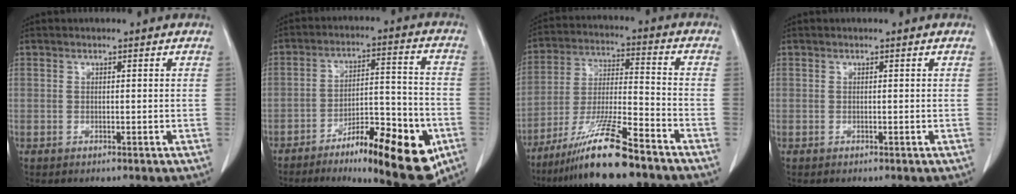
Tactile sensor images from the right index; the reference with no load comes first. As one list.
[{"total": 17.4, "force": [-9.0, 4.4, 14.2], "torque": [-0.171, 0.012, -0.127]}, {"total": 13.5, "force": [-10.2, 0.4, 8.9], "torque": [-0.171, -0.023, -0.186]}, {"total": 0.0}]